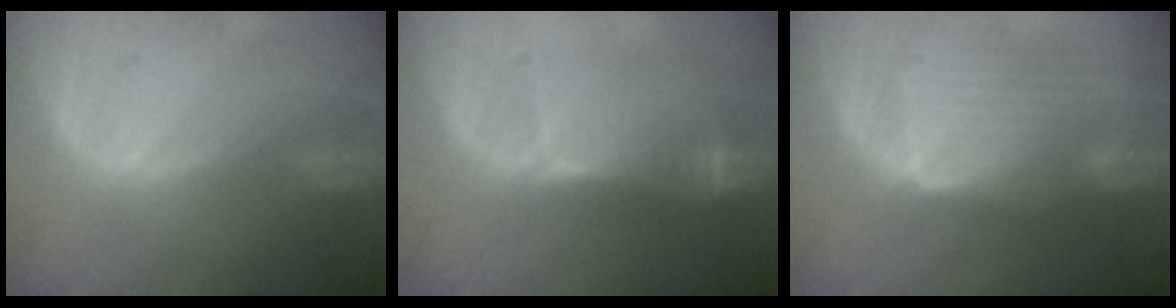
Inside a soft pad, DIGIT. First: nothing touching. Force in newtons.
{"total": 6.8, "press": 6.8, "slide": 0.3}
{"total": 9.2, "press": 8.5, "slide": 3.7}